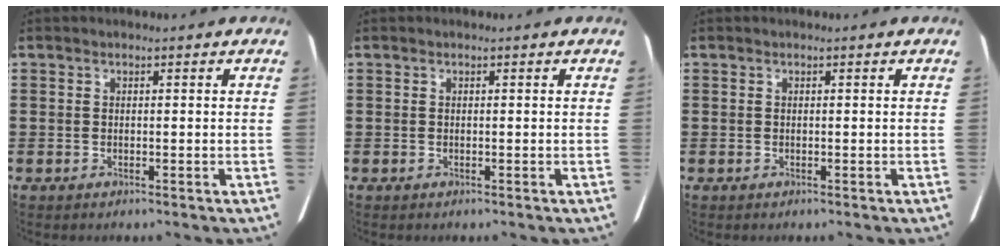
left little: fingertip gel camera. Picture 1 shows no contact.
{"total": 0.0}
{"total": 0.0}